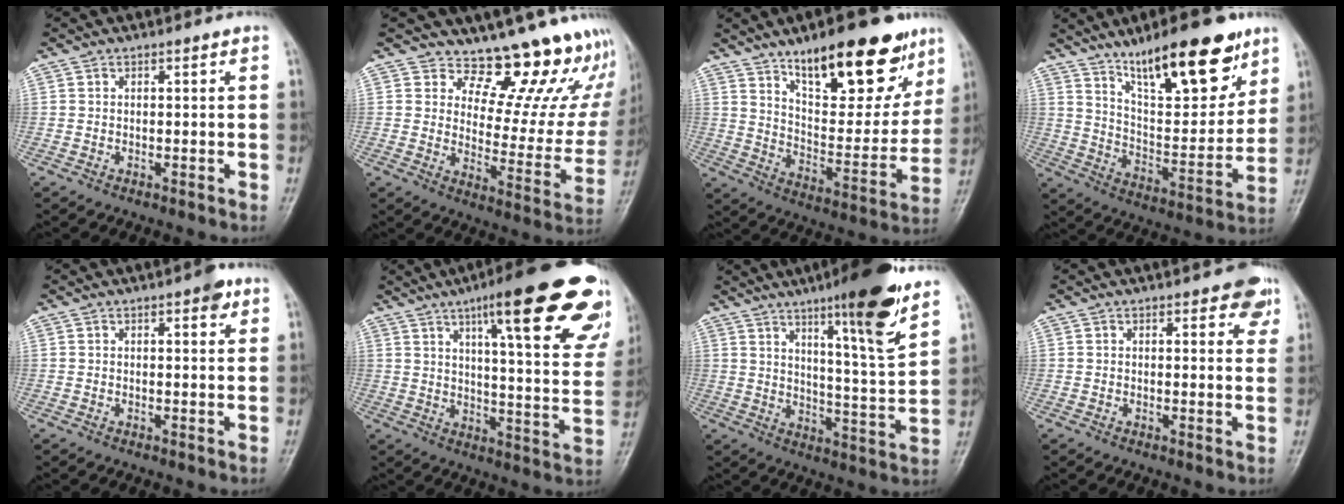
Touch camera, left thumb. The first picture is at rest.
{"total": 18.2, "force": [16.8, 5.9, 4.2], "torque": [0.008, -0.163, 0.196]}
{"total": 23.5, "force": [14.6, 8.7, 16.2], "torque": [-0.188, -0.058, 0.231]}
{"total": 20.3, "force": [13.3, 6.4, 13.9], "torque": [-0.175, -0.069, 0.224]}
{"total": 2.8, "force": [1.5, 1.0, 2.1], "torque": [-0.022, -0.004, 0.016]}
{"total": 27.5, "force": [15.9, 5.7, 21.8], "torque": [-0.257, -0.038, 0.209]}
{"total": 15.8, "force": [9.9, 1.6, 12.2], "torque": [-0.170, -0.064, 0.153]}
{"total": 4.9, "force": [2.9, 2.1, 3.4], "torque": [-0.014, -0.010, 0.028]}